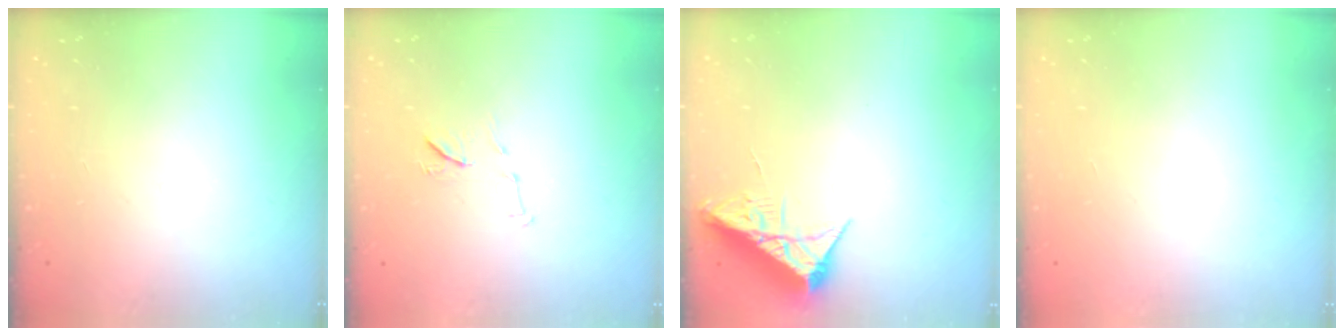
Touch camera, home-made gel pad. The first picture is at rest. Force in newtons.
{"total": 7.4, "press": 7.3, "slide": 0.6}
{"total": 7.7, "press": 7.7, "slide": 0.4}
{"total": 1.5, "press": 1.5, "slide": 0.1}